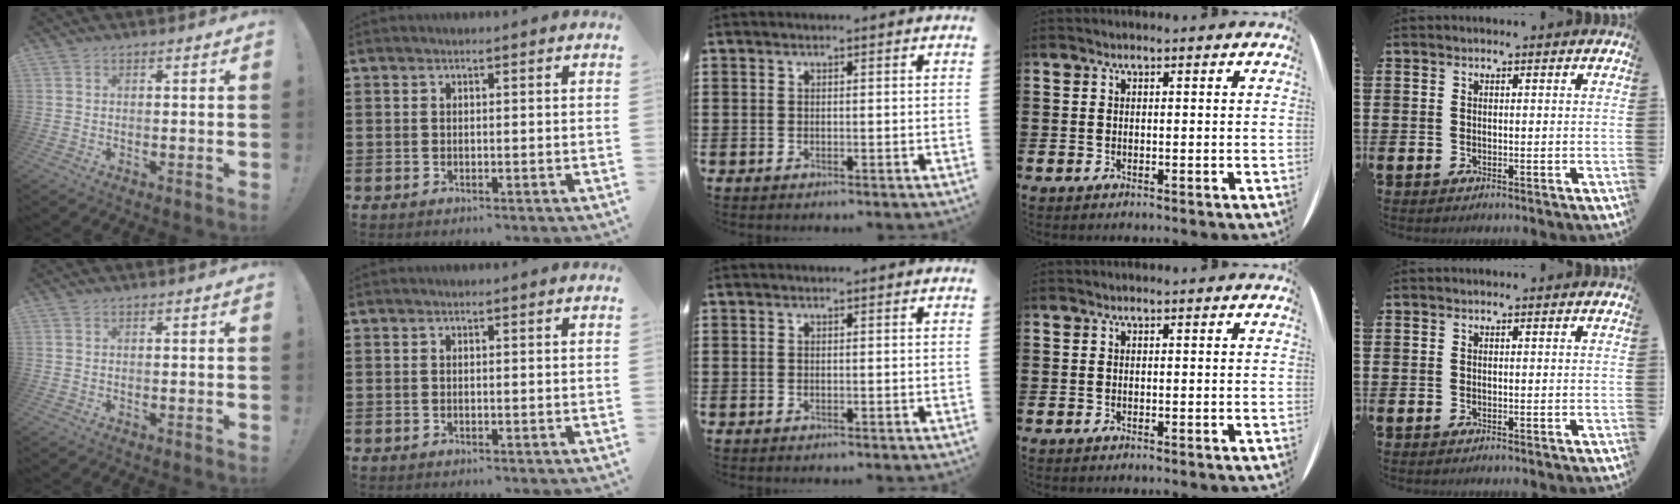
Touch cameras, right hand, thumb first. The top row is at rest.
{}